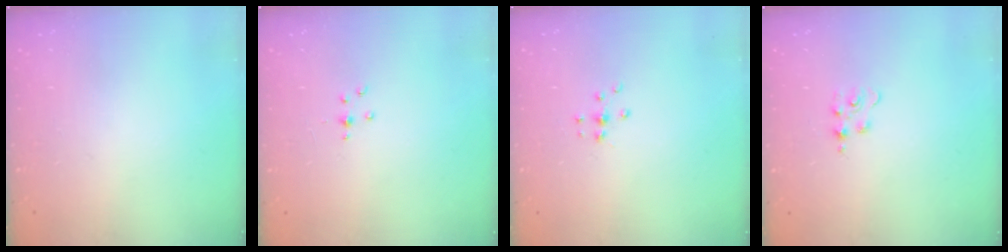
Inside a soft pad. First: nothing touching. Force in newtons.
{"total": 2.0, "press": 1.9, "slide": 0.5}
{"total": 5.7, "press": 5.7, "slide": 0.7}
{"total": 1.8, "press": 1.8, "slide": 0.3}